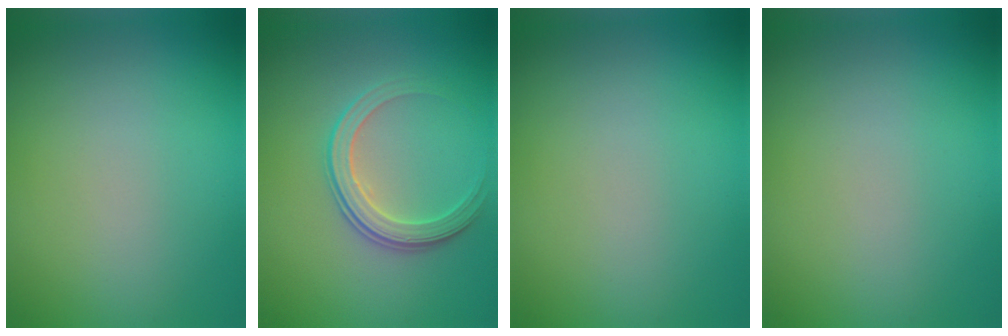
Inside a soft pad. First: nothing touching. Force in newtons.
{"total": 3.0, "press": 2.8, "slide": 0.9}
{"total": 0.0}
{"total": 0.0}